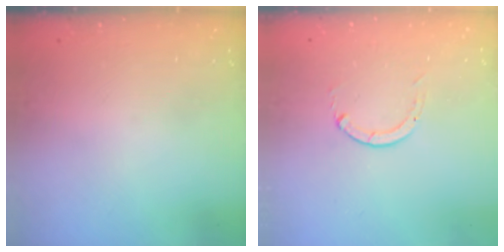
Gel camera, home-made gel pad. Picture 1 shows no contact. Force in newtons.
{"total": 0.6, "press": 0.5, "slide": 0.1}